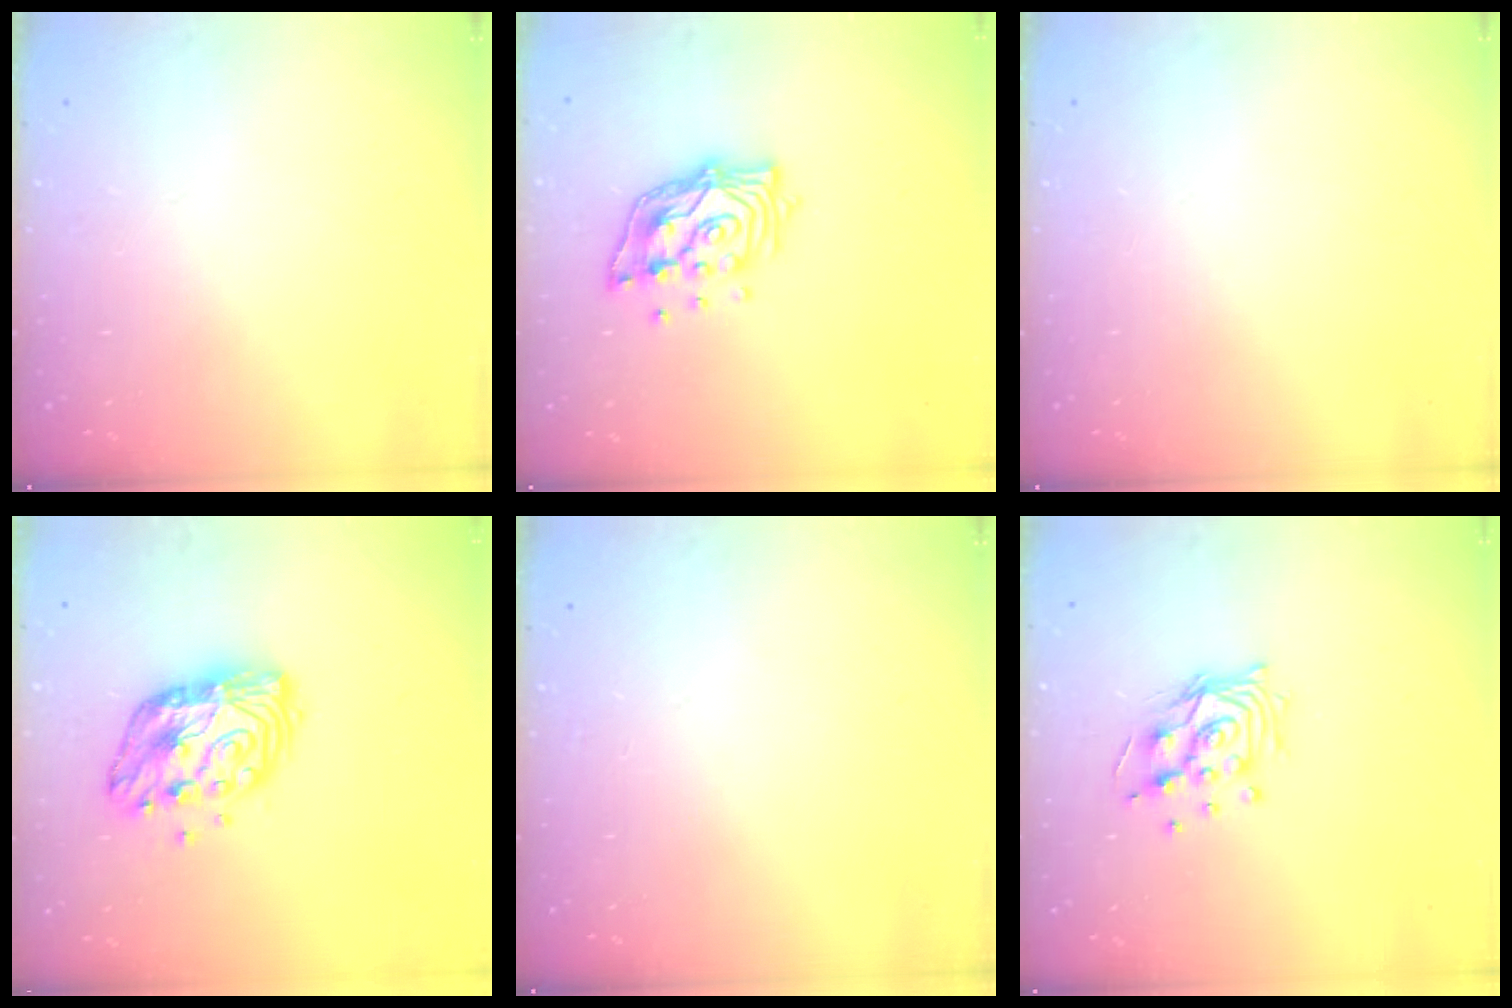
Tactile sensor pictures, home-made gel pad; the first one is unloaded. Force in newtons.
{"total": 12.4, "press": 12.4, "slide": 1.2}
{"total": 0.0}
{"total": 12.7, "press": 12.6, "slide": 1.0}
{"total": 0.0}
{"total": 11.5, "press": 11.4, "slide": 1.0}